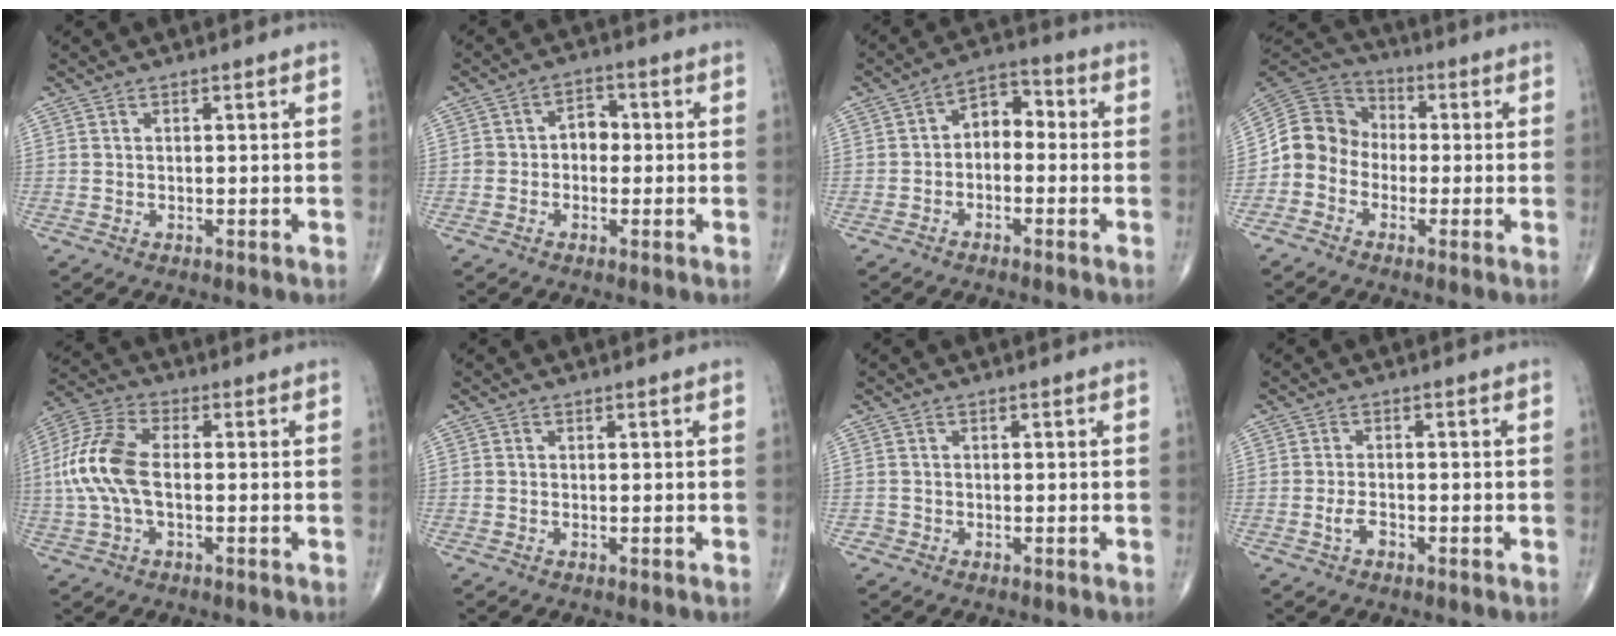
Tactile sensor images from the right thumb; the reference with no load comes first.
{"total": 4.4, "force": [-0.3, 3.5, 2.6], "torque": [-0.020, 0.020, -0.014]}
{"total": 6.1, "force": [-0.8, 4.1, 4.4], "torque": [-0.044, 0.035, -0.030]}
{"total": 9.2, "force": [-2.4, 8.1, 3.5], "torque": [-0.050, 0.052, -0.060]}
{"total": 12.0, "force": [-0.4, 6.3, 10.2], "torque": [-0.236, 0.029, -0.012]}
{"total": 0.0}
{"total": 0.9, "force": [-0.5, 0.8, -0.1], "torque": [0.004, 0.004, -0.015]}
{"total": 2.3, "force": [-1.0, 1.2, 1.6], "torque": [-0.036, 0.008, -0.021]}